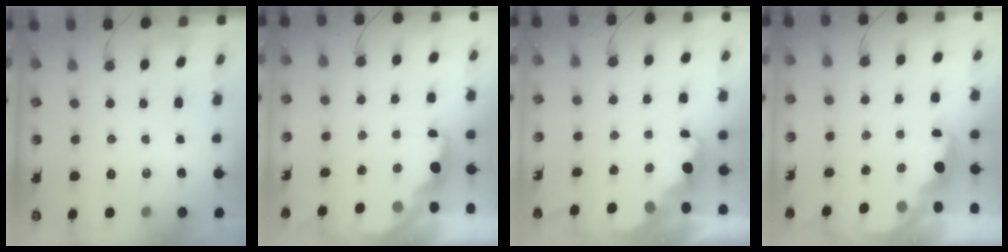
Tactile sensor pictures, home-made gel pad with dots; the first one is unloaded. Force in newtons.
{"total": 2.4, "press": 2.3, "slide": 0.8}
{"total": 3.5, "press": 3.5, "slide": 0.7}
{"total": 2.2, "press": 2.1, "slide": 0.8}